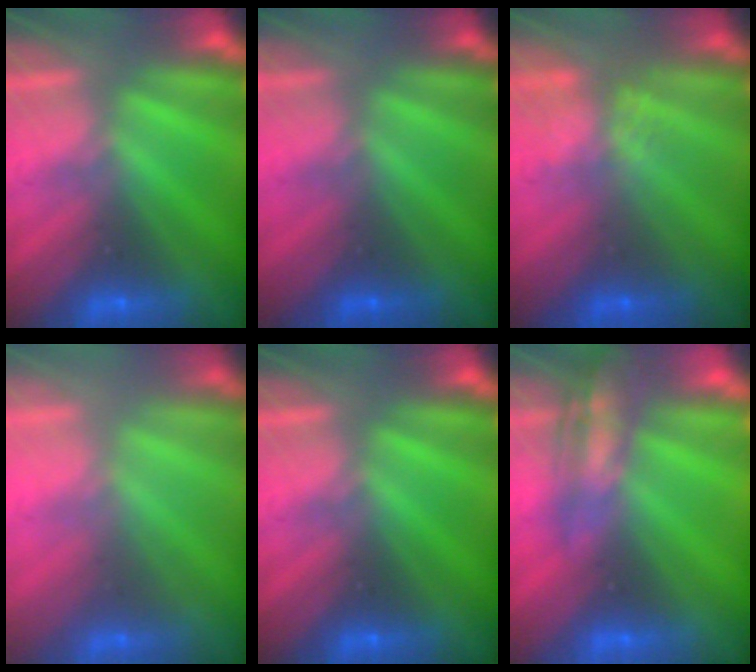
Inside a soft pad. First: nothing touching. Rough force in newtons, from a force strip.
{"total": 2.4}
{"total": 3.8}
{"total": 2.2}
{"total": 0.0}
{"total": 2.6}